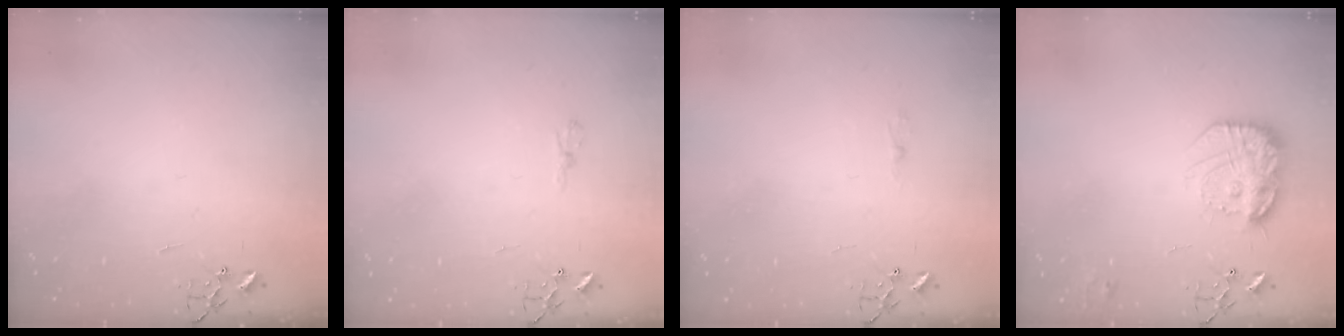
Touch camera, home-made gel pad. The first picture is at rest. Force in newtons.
{"total": 4.8, "press": 4.8, "slide": 0.5}
{"total": 2.5, "press": 2.5, "slide": 0.3}
{"total": 17.4, "press": 17.3, "slide": 1.2}